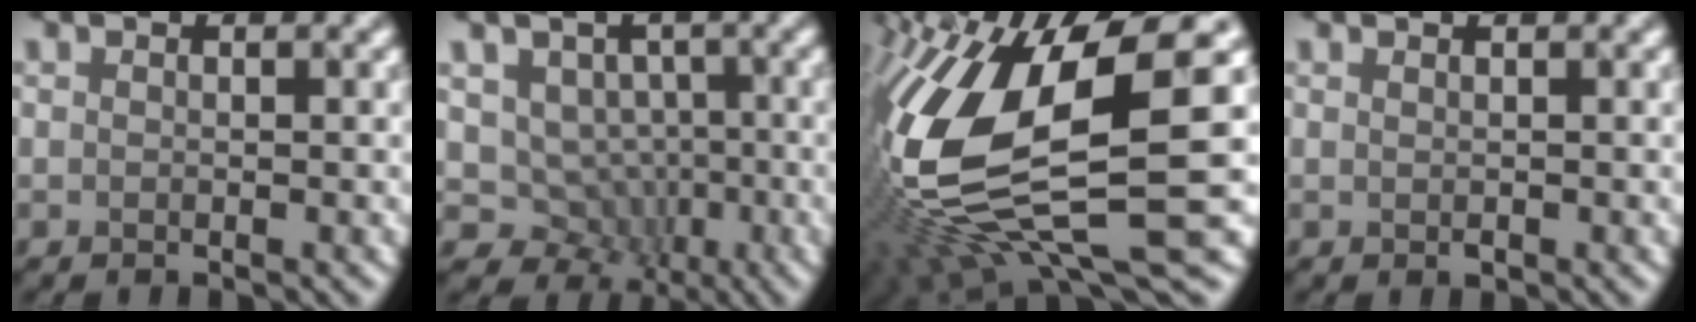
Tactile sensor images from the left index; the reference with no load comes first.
{"total": 4.4, "force": [-2.0, 3.8, 1.1], "torque": [-0.021, -0.003, -0.004]}
{"total": 15.7, "force": [-0.6, 4.8, 15.0], "torque": [-0.345, 0.007, 0.018]}
{"total": 0.0}